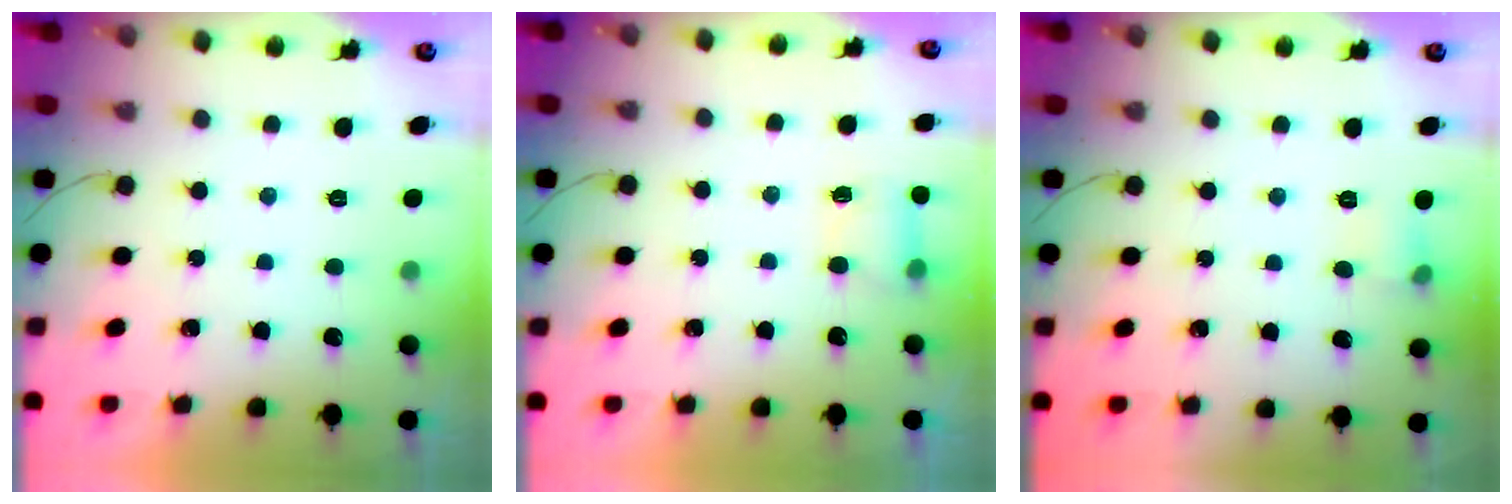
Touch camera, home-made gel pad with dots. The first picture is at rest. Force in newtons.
{"total": 3.9, "press": 3.7, "slide": 1.2}
{"total": 4.9, "press": 4.7, "slide": 1.6}